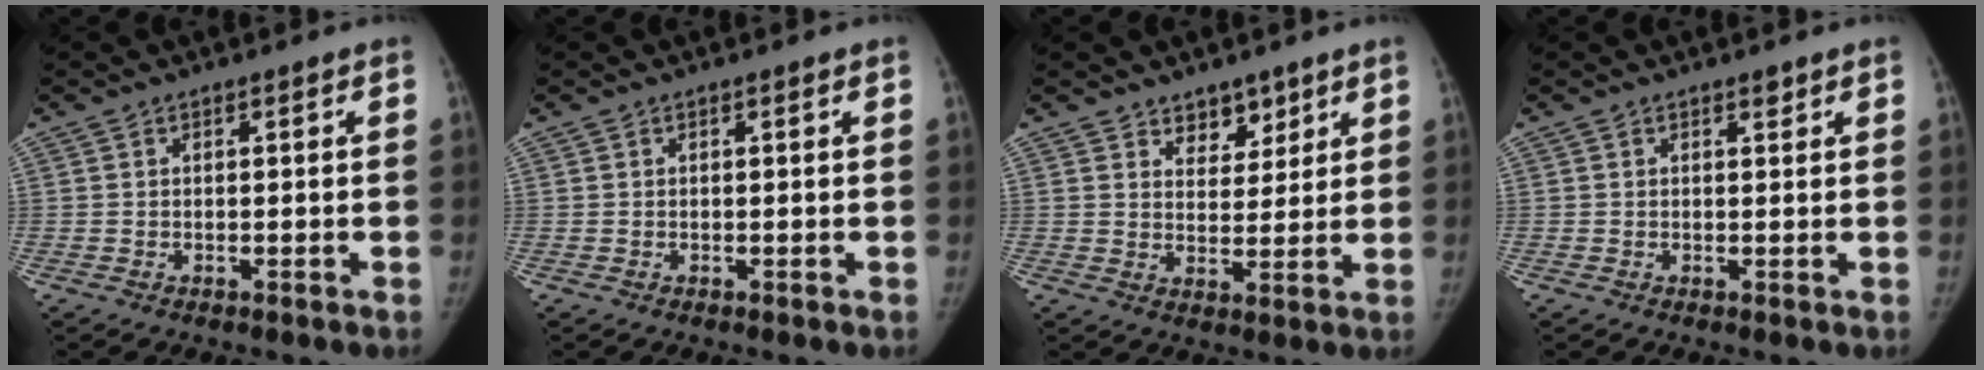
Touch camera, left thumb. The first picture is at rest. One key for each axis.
{"total": 0.0}
{"total": 5.0, "fx": 3.7, "fy": 3.1, "fz": 1.5, "tx": 0.013, "ty": -0.025, "tz": 0.060}
{"total": 0.8, "fx": 0.6, "fy": 0.4, "fz": 0.4, "tx": 0.003, "ty": -0.003, "tz": 0.008}